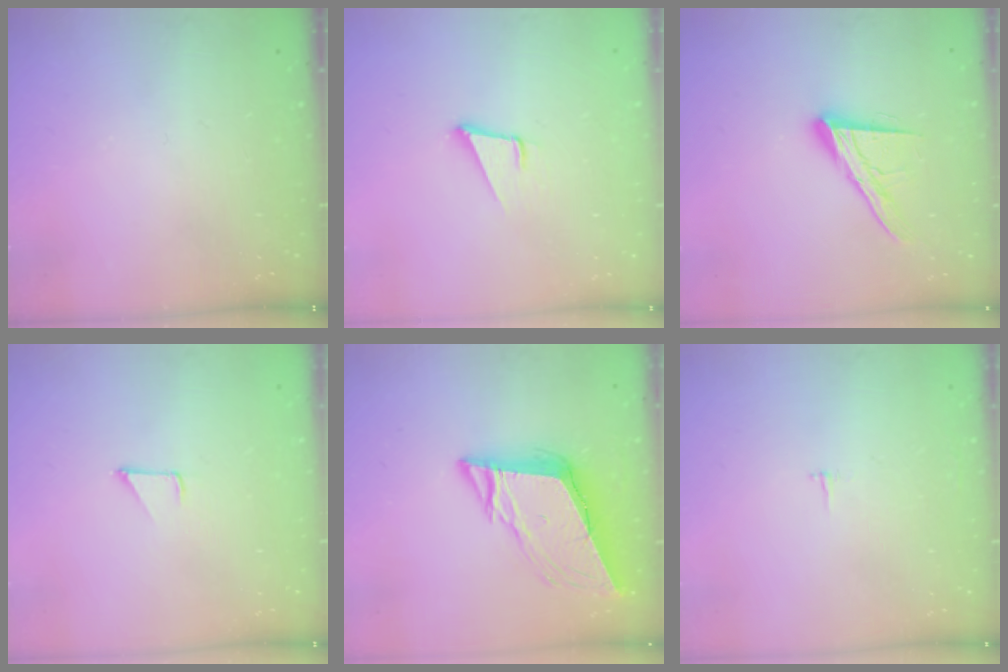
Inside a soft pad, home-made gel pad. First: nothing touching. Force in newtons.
{"total": 3.6, "press": 2.7, "slide": 2.4}
{"total": 14.2, "press": 14.1, "slide": 1.1}
{"total": 4.5, "press": 4.5, "slide": 0.3}
{"total": 10.3, "press": 9.9, "slide": 2.9}
{"total": 1.8, "press": 1.8, "slide": 0.1}